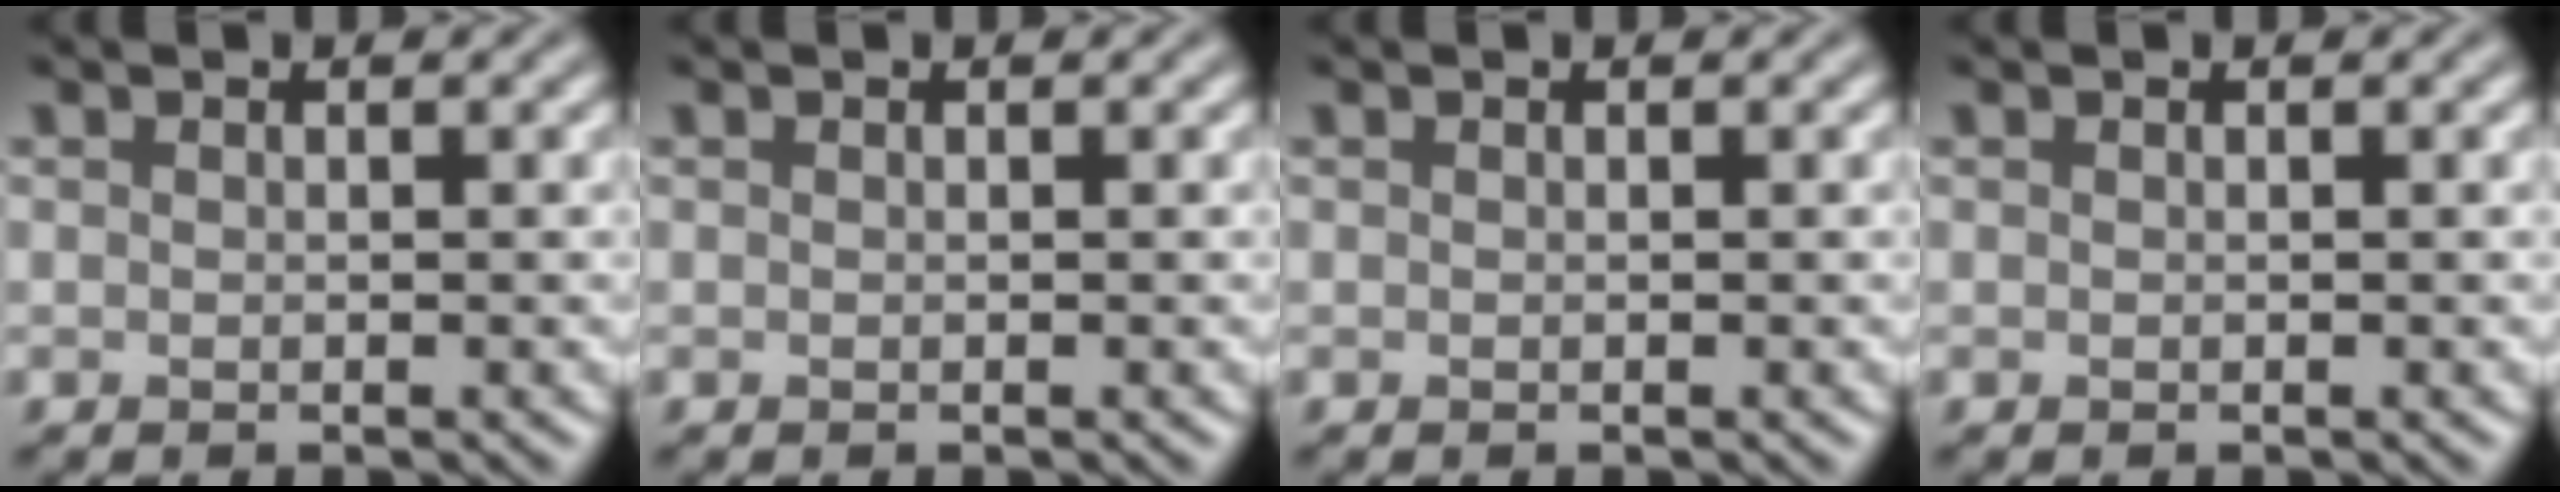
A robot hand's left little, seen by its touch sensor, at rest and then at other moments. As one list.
[{"total": 0.0}, {"total": 0.0}, {"total": 0.0}]